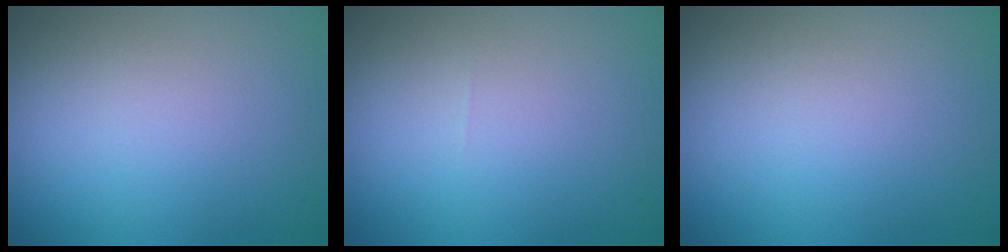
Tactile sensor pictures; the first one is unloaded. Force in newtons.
{"total": 0.0}
{"total": 0.0}